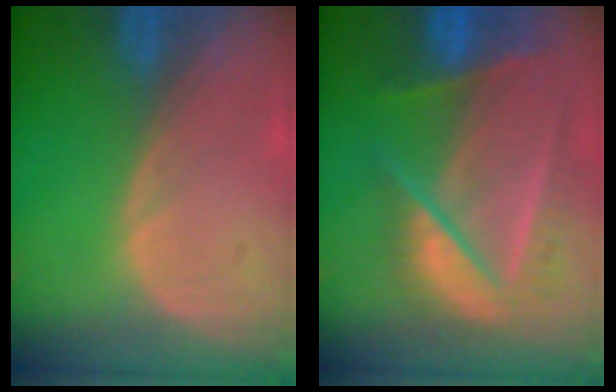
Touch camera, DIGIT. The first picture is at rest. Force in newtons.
{"total": 9.5, "press": 8.3, "slide": 4.7}